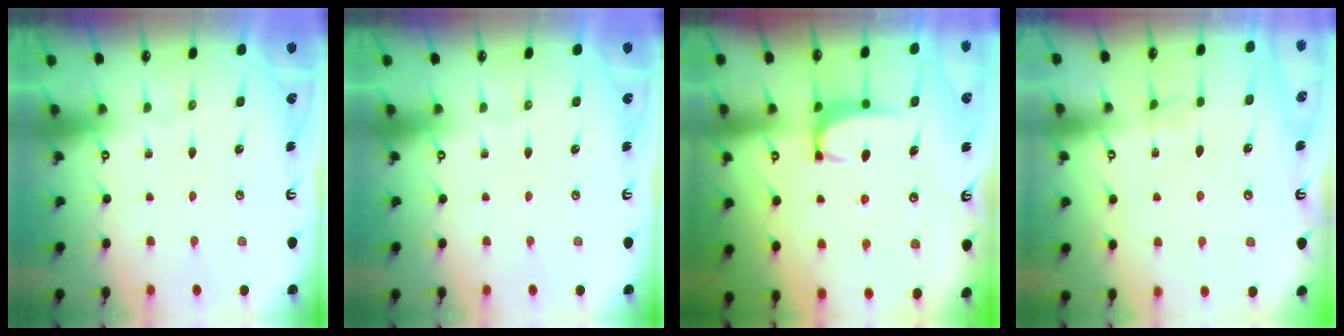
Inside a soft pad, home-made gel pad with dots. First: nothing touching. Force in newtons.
{"total": 0.0}
{"total": 1.6, "press": 1.6, "slide": 0.5}
{"total": 2.8, "press": 2.7, "slide": 0.4}